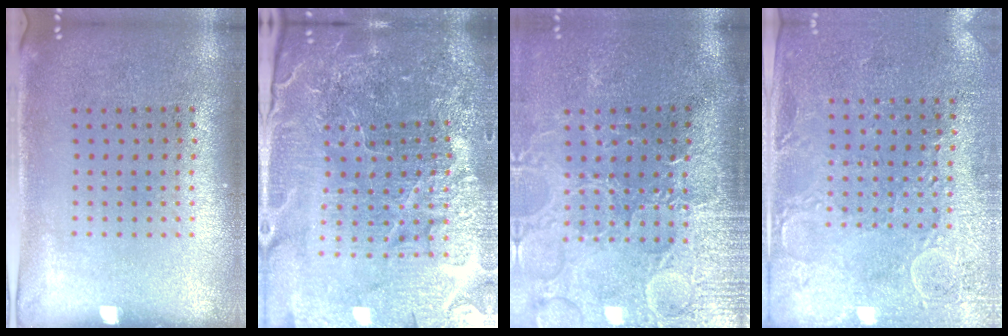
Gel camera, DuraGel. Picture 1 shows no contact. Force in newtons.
{"total": 6.7, "press": 5.8, "slide": 3.3}
{"total": 4.5, "press": 3.9, "slide": 2.2}
{"total": 2.7, "press": 2.6, "slide": 0.8}